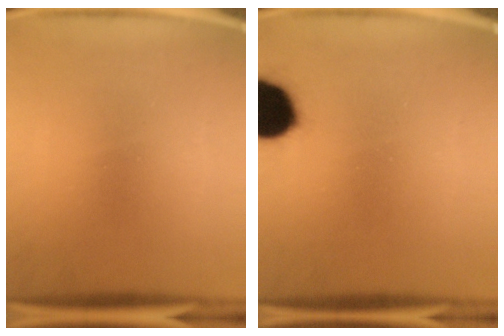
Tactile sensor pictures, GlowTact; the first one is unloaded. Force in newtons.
{"total": 15.8}